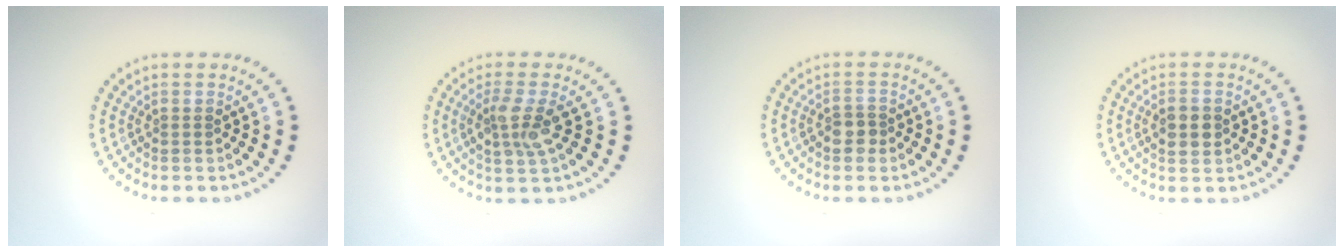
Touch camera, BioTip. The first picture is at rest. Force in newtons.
{"total": 2.9, "press": 2.7, "slide": 1.0}
{"total": 1.9, "press": 1.7, "slide": 0.9}
{"total": 2.9, "press": 2.9, "slide": 0.0}